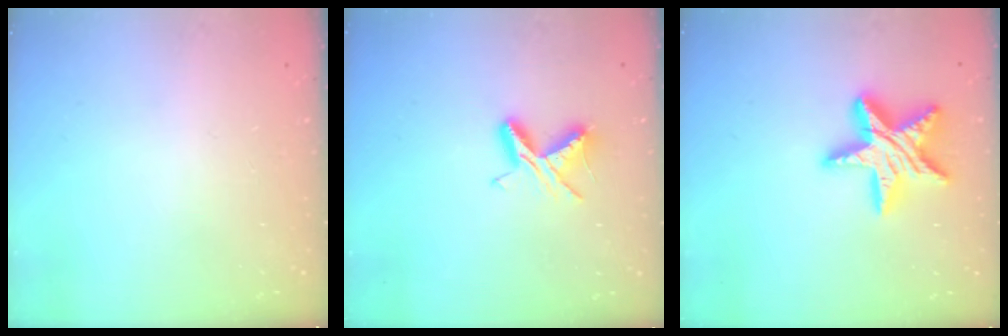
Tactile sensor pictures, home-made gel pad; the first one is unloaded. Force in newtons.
{"total": 7.1, "press": 7.0, "slide": 0.7}
{"total": 16.3, "press": 16.2, "slide": 1.1}